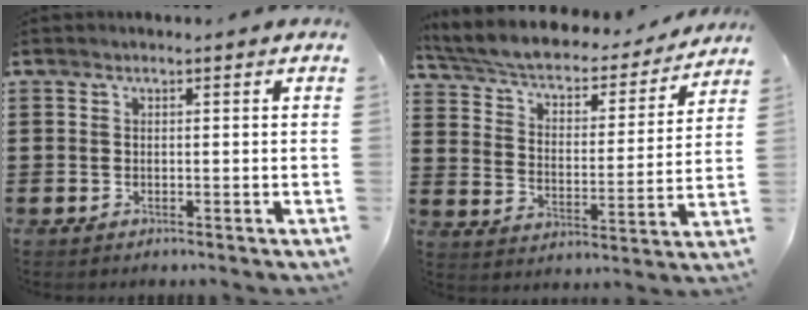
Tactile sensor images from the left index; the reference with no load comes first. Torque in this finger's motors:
{"motor_torque": [1.36, -0.78, 0.64, 0.15]}